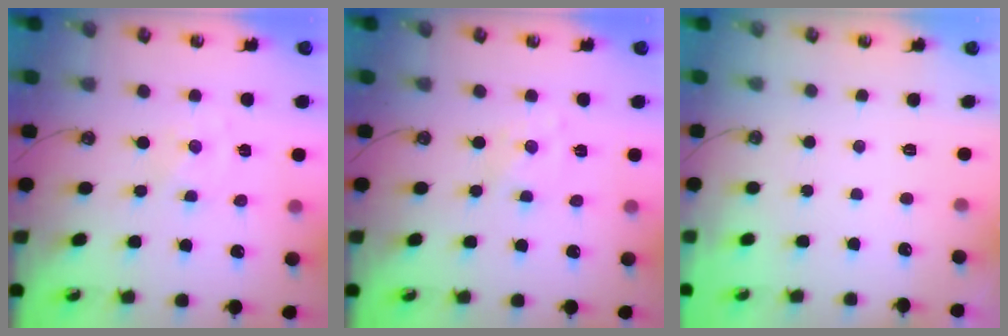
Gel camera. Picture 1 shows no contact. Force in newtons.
{"total": 2.0, "press": 2.0, "slide": 0.3}
{"total": 0.0}